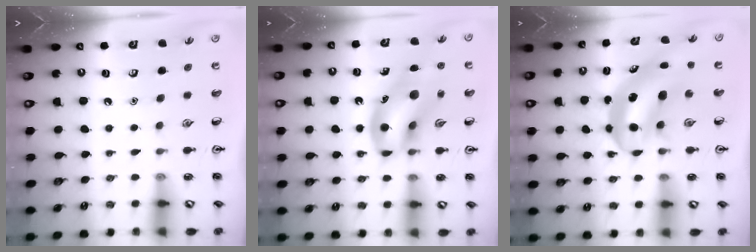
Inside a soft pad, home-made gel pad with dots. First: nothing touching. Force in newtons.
{"total": 15.0, "press": 14.6, "slide": 3.2}
{"total": 6.5, "press": 6.2, "slide": 1.9}